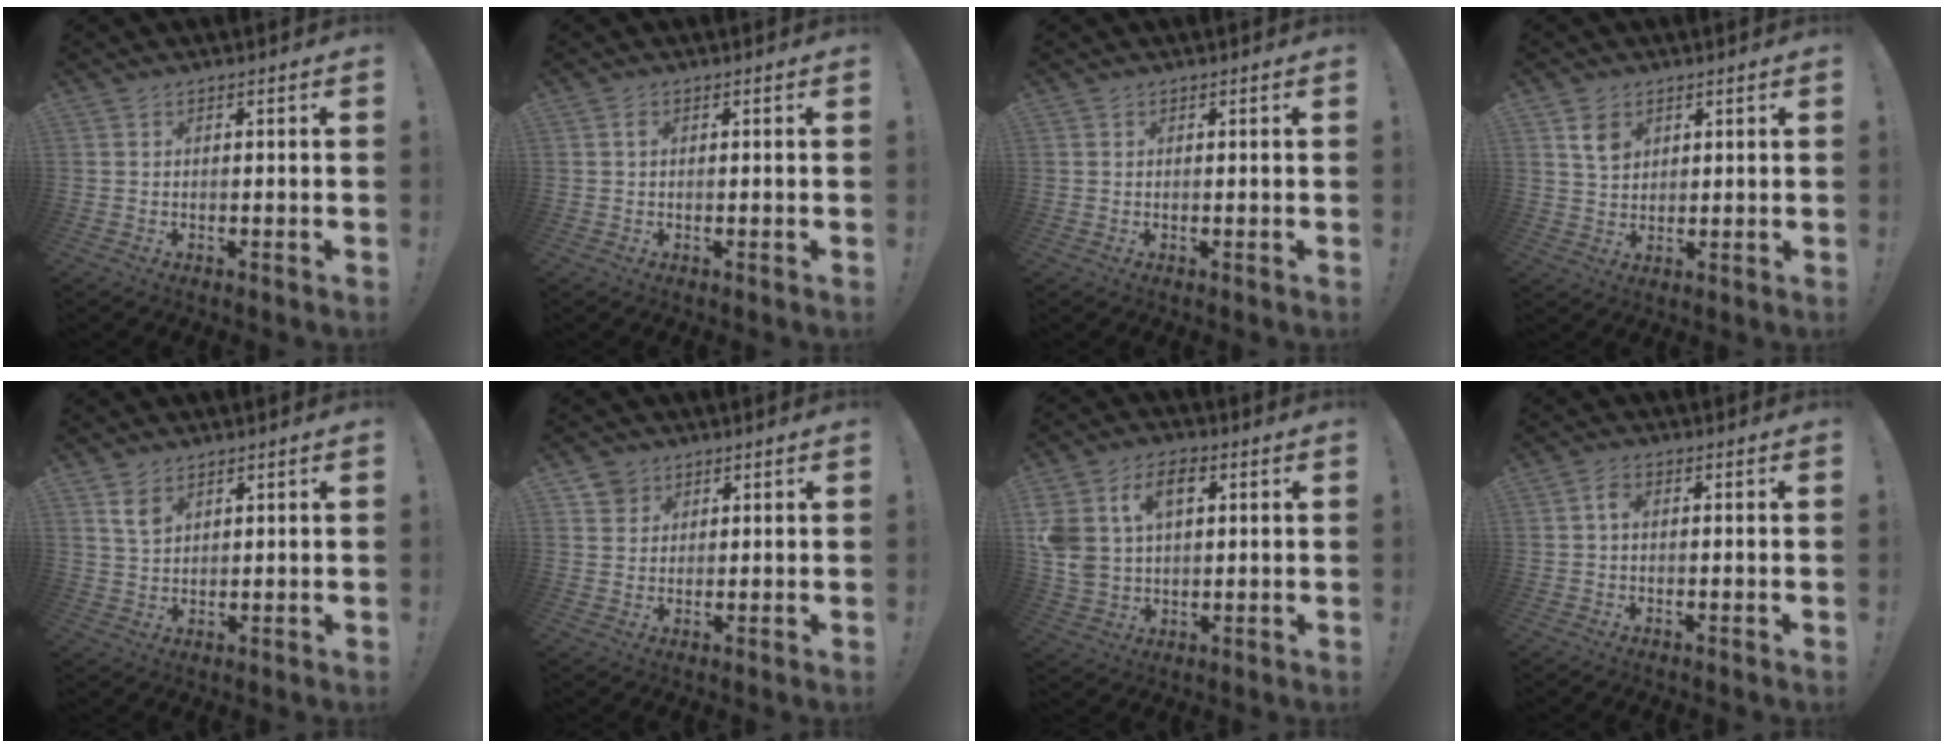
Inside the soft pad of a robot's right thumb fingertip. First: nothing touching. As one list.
[{"total": 0.5, "force": [-0.2, 0.5, 0.2], "torque": [-0.001, 0.003, -0.004]}, {"total": 0.9, "force": [0.3, 0.8, -0.1], "torque": [0.007, -0.002, 0.004]}, {"total": 5.4, "force": [2.9, 4.1, 2.0], "torque": [-0.015, -0.013, 0.051]}, {"total": 4.2, "force": [2.6, 2.6, 2.1], "torque": [-0.027, -0.013, 0.048]}, {"total": 4.0, "force": [2.5, 3.1, 0.3], "torque": [0.002, -0.013, 0.044]}, {"total": 12.3, "force": [4.4, 8.7, 7.5], "torque": [-0.151, -0.006, 0.081]}, {"total": 1.7, "force": [-0.2, 1.2, 1.3], "torque": [-0.022, 0.006, -0.005]}]